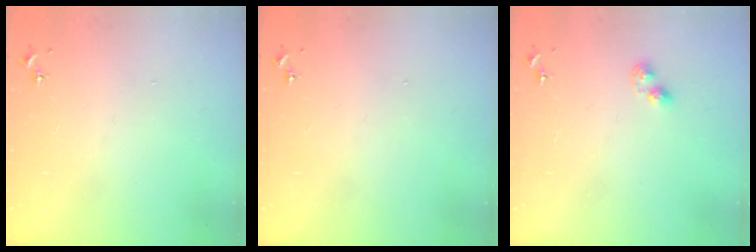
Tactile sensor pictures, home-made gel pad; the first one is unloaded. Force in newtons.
{"total": 0.0}
{"total": 5.4, "press": 5.4, "slide": 0.6}